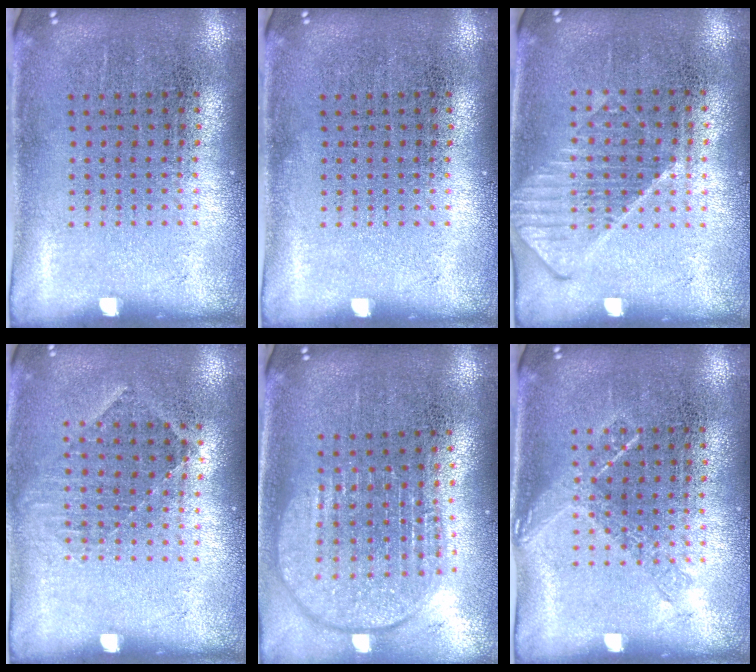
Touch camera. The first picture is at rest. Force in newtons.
{"total": 0.0}
{"total": 1.1, "press": 1.0, "slide": 0.5}
{"total": 0.9, "press": 0.8, "slide": 0.3}
{"total": 2.0, "press": 1.6, "slide": 1.2}
{"total": 1.0, "press": 0.9, "slide": 0.5}